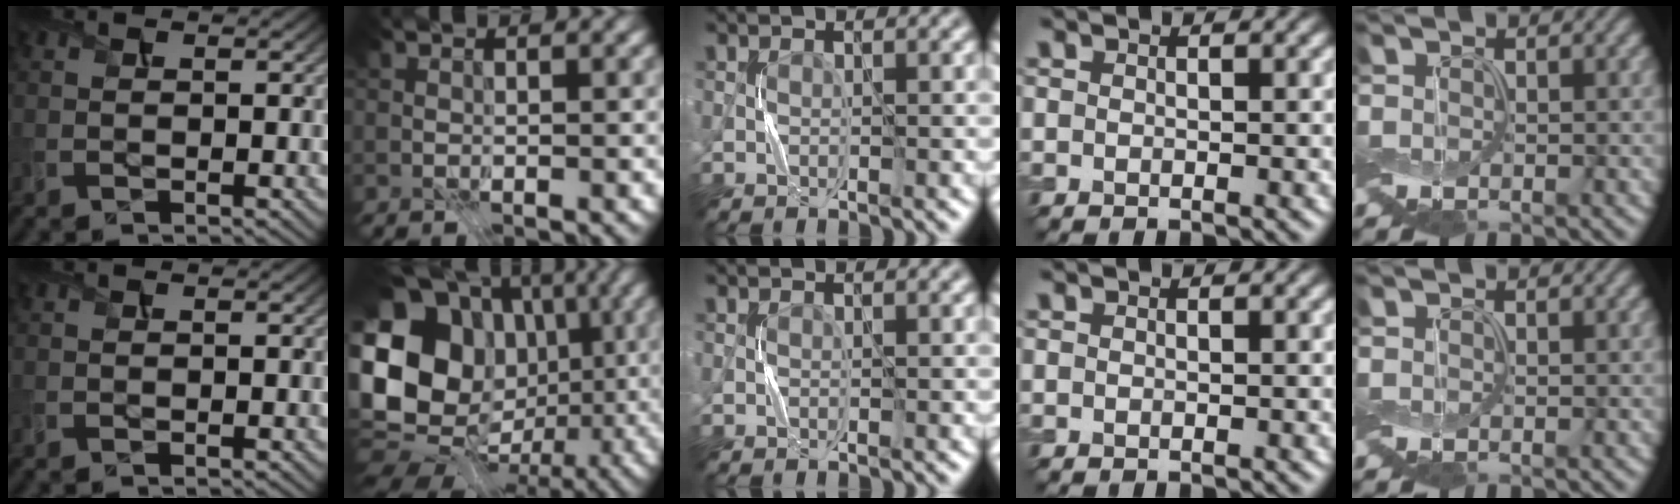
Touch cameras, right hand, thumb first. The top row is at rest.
{"index": {"total": 20.5, "force": [0.6, 17.9, 10.1], "torque": [-0.197, 0.015, -0.025]}}